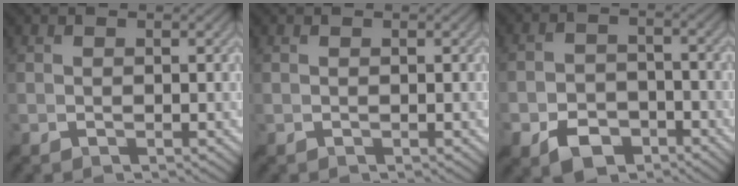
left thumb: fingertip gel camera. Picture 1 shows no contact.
{"total": 0.0}
{"total": 6.0, "force": [-3.8, 3.4, 3.1], "torque": [-0.057, -0.002, -0.078]}